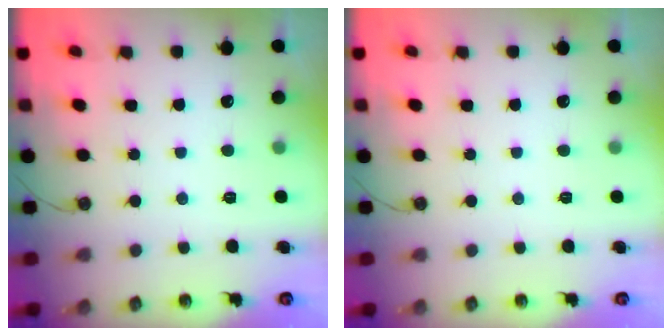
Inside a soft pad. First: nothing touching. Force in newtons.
{"total": 0.0}